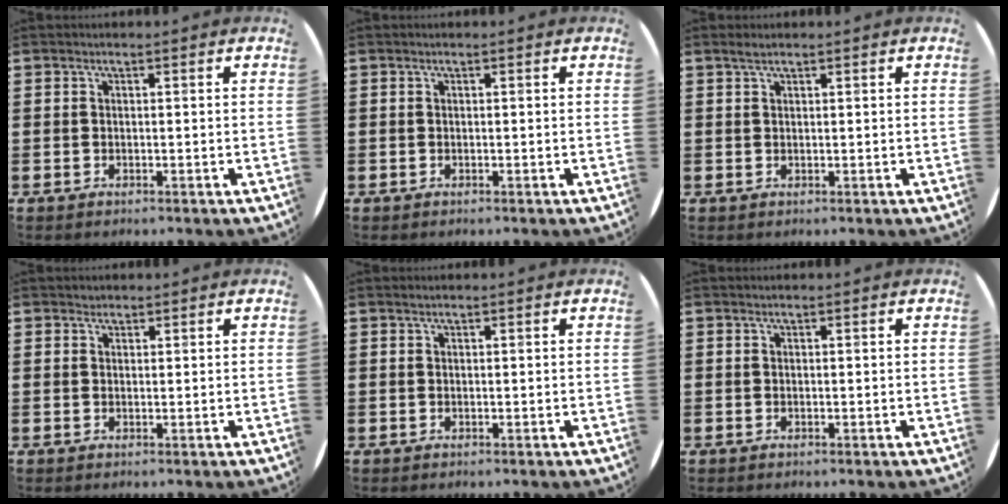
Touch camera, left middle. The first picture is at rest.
{"total": 0.0}
{"total": 0.9, "force": [0.8, 0.1, 0.5], "torque": [-0.011, 0.002, 0.014]}
{"total": 0.7, "force": [0.7, 0.3, 0.0], "torque": [0.000, 0.002, 0.013]}
{"total": 0.0}
{"total": 0.0}